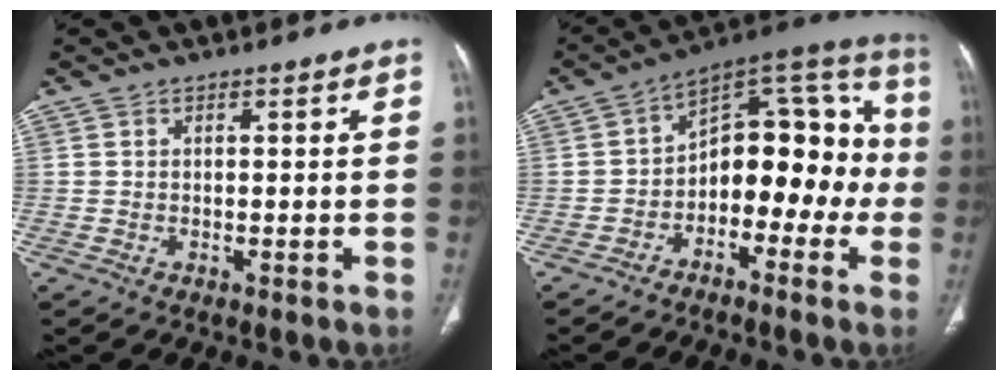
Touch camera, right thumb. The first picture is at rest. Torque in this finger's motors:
{"motor_torque": [0.45, 0.46, -0.10, -0.19, 0.23]}